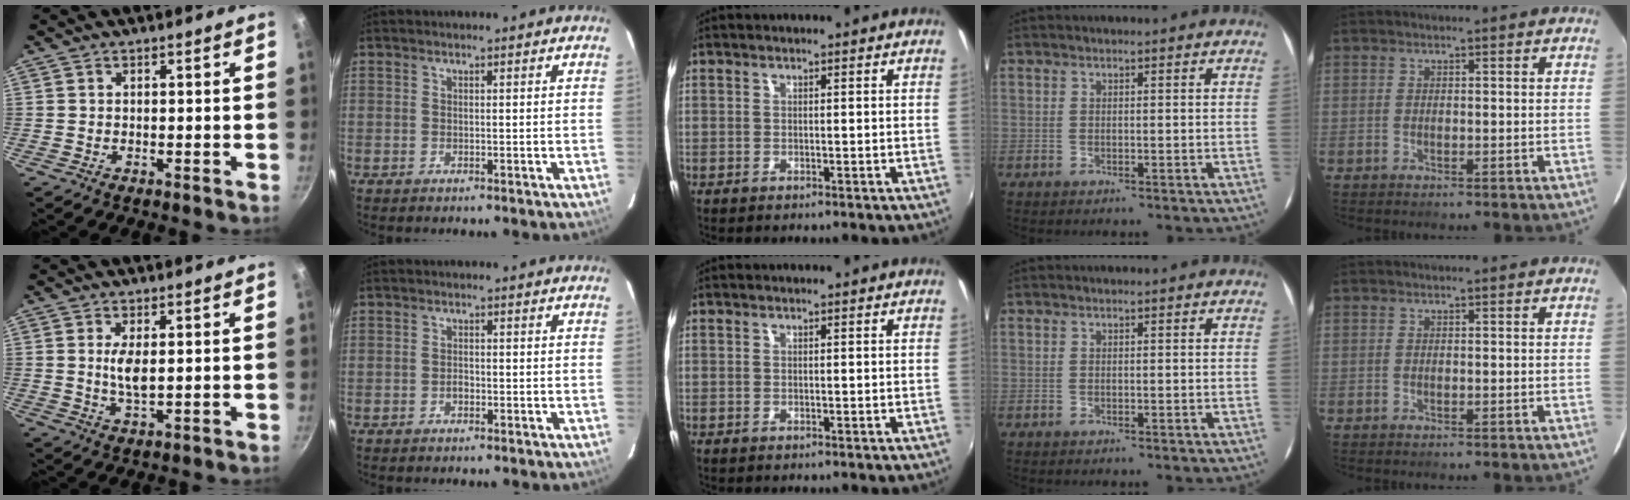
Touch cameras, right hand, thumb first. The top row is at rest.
{"thumb": {"total": 4.4, "force": [0.8, 1.7, 4.0], "torque": [-0.078, -0.008, 0.017]}, "index": {"total": 1.2, "force": [-0.6, 0.9, 0.7], "torque": [-0.012, 0.004, -0.009]}}